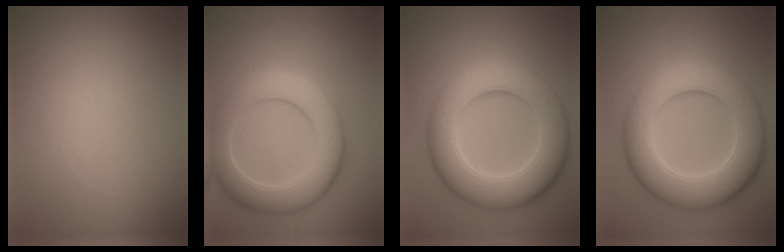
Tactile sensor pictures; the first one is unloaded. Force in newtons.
{"total": 6.9, "press": 6.9, "slide": 0.8}
{"total": 9.7, "press": 9.7, "slide": 0.4}
{"total": 9.7, "press": 9.7, "slide": 0.4}